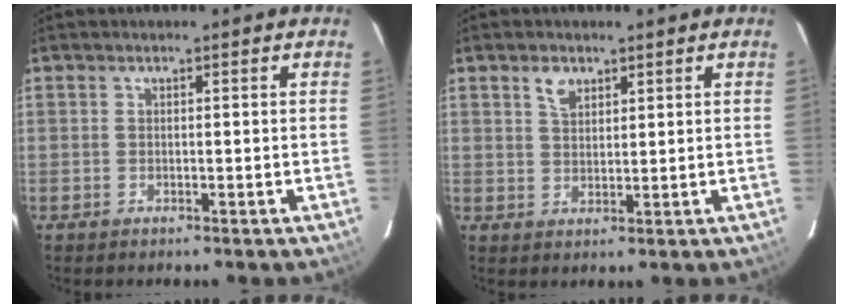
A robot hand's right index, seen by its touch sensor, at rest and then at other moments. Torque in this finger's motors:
{"motor_torque": [0.01, 0.00, 0.07, 0.02]}